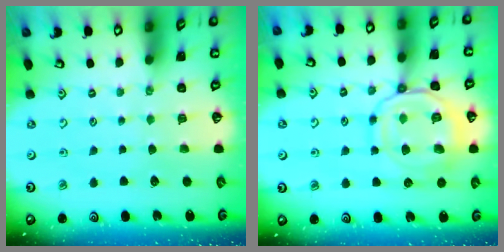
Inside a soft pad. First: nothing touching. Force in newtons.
{"total": 14.7, "press": 14.6, "slide": 1.4}